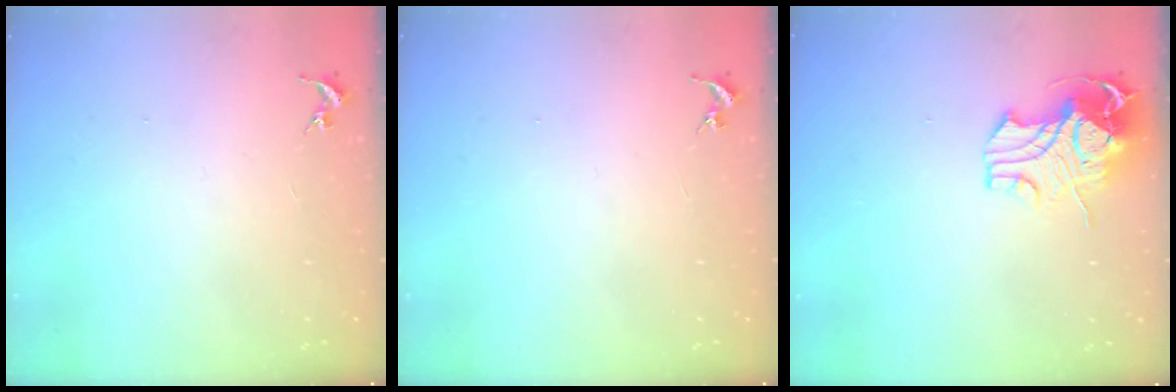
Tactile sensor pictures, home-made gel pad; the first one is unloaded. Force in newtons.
{"total": 0.0}
{"total": 12.2, "press": 12.0, "slide": 1.9}